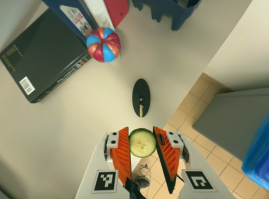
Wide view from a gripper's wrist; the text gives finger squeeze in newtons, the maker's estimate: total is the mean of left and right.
{"total": 8.1, "left": 7.9, "right": 8.3}